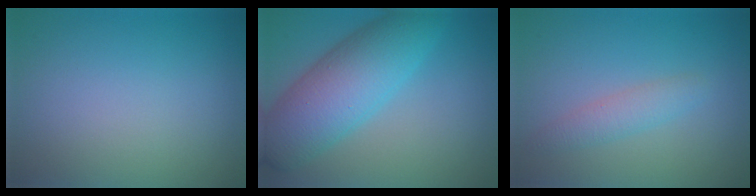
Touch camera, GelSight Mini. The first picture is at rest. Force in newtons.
{"total": 7.9, "press": 7.9, "slide": 0.2}
{"total": 1.9, "press": 1.9, "slide": 0.1}